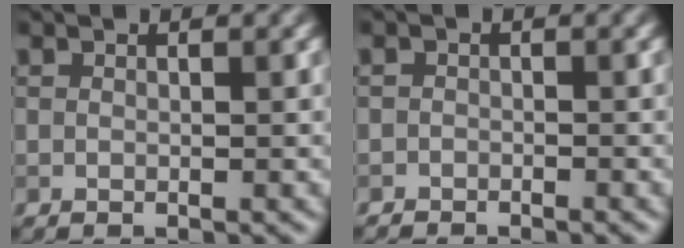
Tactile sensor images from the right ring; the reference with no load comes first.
{"total": 1.6, "force": [-1.5, 0.6, -0.1], "torque": [0.009, 0.002, -0.029]}